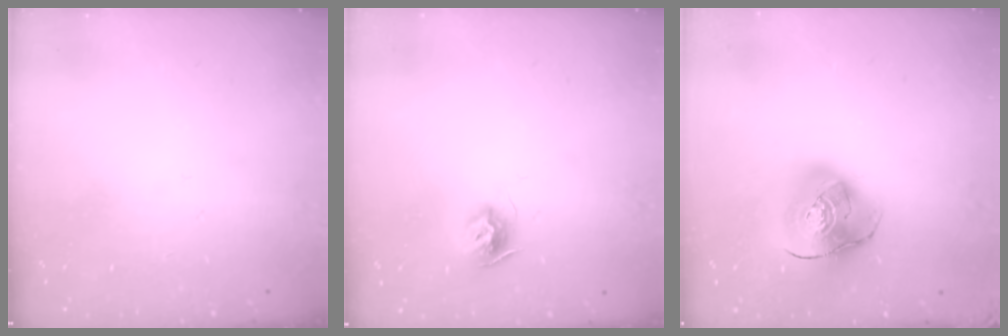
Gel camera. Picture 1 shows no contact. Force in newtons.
{"total": 8.1, "press": 8.1, "slide": 0.2}
{"total": 14.3, "press": 14.2, "slide": 1.9}